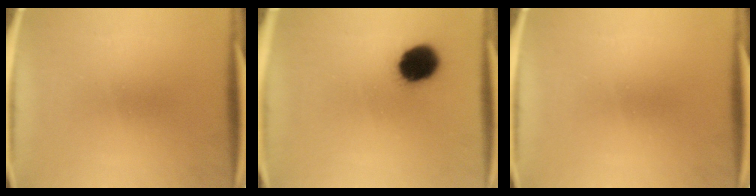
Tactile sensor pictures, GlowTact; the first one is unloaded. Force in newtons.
{"total": 11.7}
{"total": 0.0}